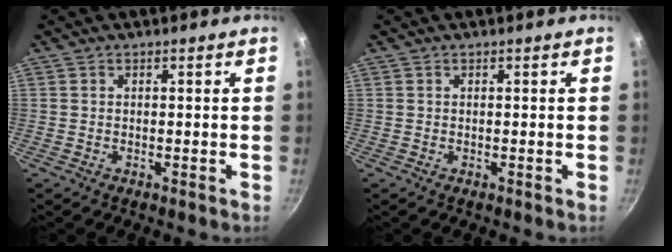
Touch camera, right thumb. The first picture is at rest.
{"total": 0.0}